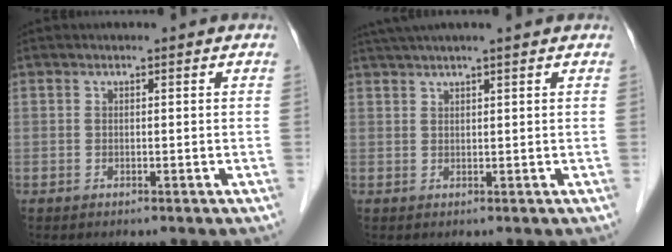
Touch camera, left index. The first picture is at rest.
{"total": 6.5, "force": [5.3, -0.6, 3.6], "torque": [-0.056, 0.040, 0.084]}